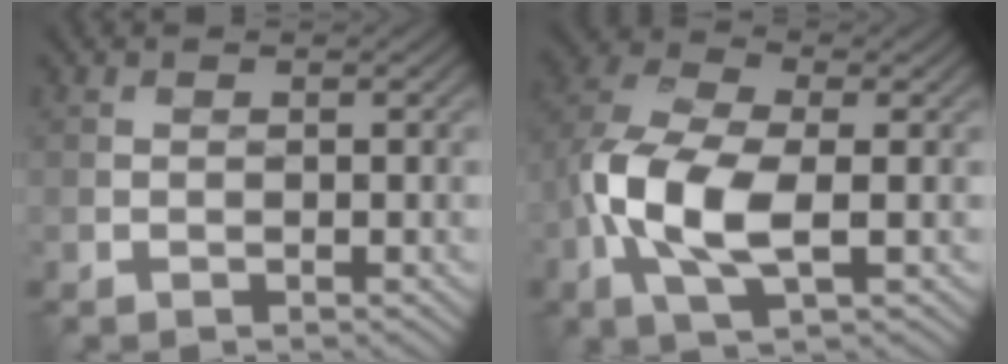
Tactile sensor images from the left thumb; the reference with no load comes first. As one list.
[{"total": 10.1, "force": [-2.0, 4.8, 8.6], "torque": [-0.199, 0.004, -0.045]}]